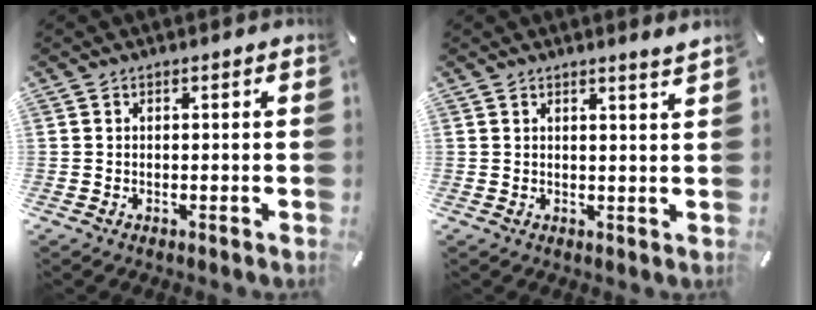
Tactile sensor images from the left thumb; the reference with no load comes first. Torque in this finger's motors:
{"motor_torque": [0.35, -0.24, 0.12, -0.29, -0.07]}